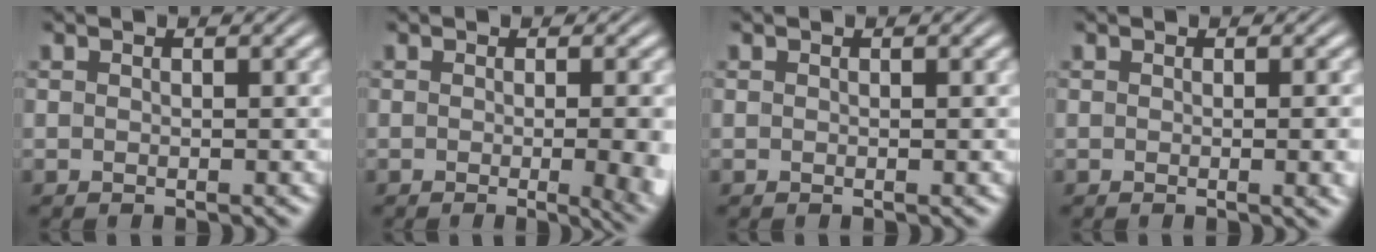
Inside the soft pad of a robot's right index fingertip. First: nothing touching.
{"total": 3.9, "force": [-0.9, 0.7, 3.8], "torque": [-0.042, -0.007, -0.015]}
{"total": 0.0}
{"total": 1.0, "force": [-0.1, -0.2, 1.0], "torque": [-0.011, 0.001, -0.004]}